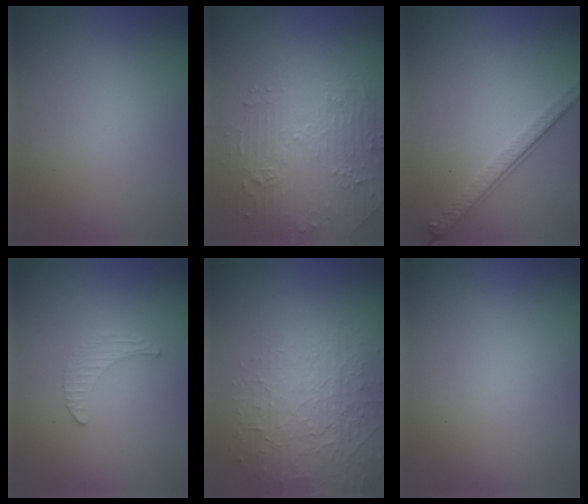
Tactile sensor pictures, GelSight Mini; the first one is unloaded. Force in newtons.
{"total": 4.4, "press": 4.0, "slide": 1.8}
{"total": 3.8, "press": 2.8, "slide": 2.6}
{"total": 0.5, "press": 0.5, "slide": 0.2}
{"total": 4.2, "press": 3.8, "slide": 1.7}
{"total": 0.0}